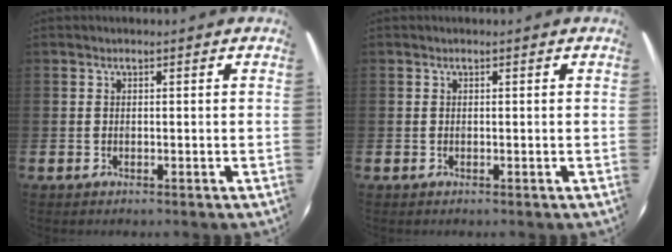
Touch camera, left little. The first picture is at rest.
{"total": 0.0}